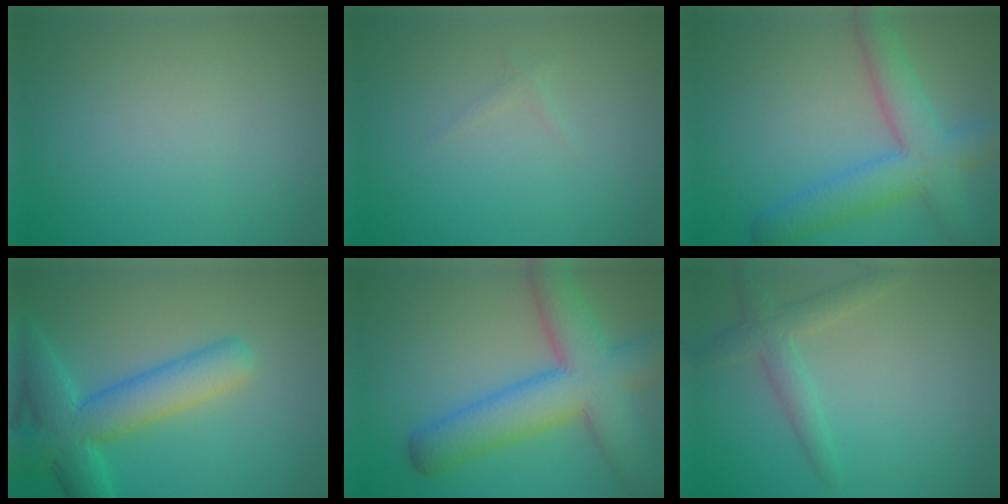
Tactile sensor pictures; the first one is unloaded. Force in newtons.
{"total": 0.6, "press": 0.6, "slide": 0.1}
{"total": 6.5, "press": 6.5, "slide": 0.2}
{"total": 7.7, "press": 7.7, "slide": 0.4}
{"total": 9.9, "press": 9.9, "slide": 0.4}
{"total": 2.8, "press": 2.8, "slide": 0.2}